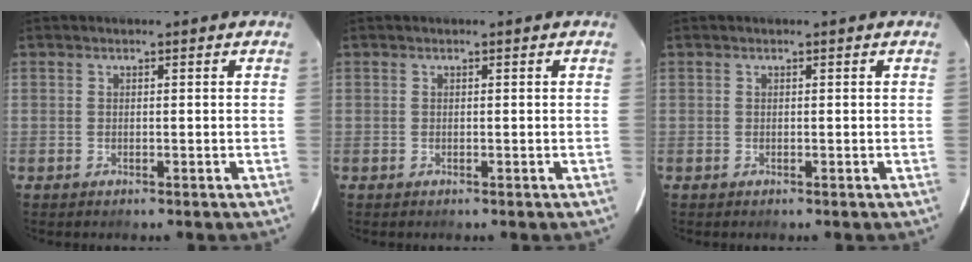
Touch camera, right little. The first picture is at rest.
{"total": 0.0}
{"total": 0.0}